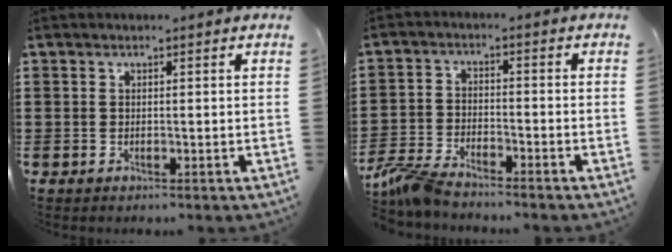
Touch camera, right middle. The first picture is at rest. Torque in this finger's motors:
{"motor_torque": [1.60, -0.54, 0.69, 0.21]}